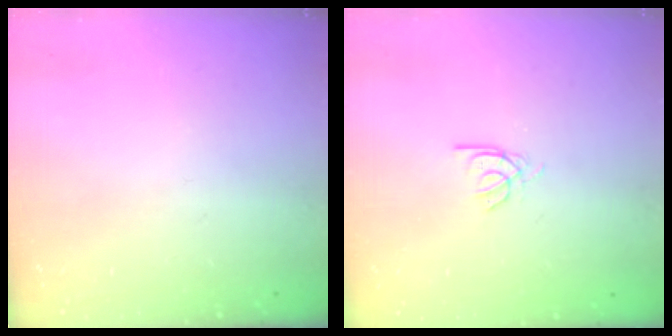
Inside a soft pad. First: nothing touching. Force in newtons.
{"total": 2.2, "press": 2.2, "slide": 0.2}